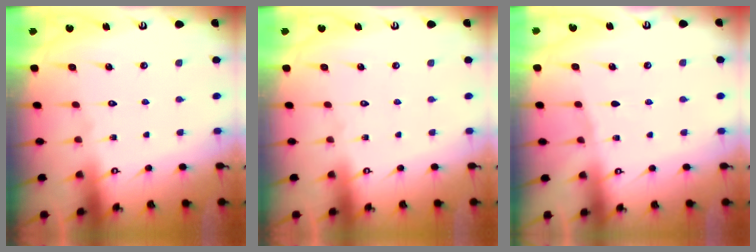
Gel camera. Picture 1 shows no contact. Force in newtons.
{"total": 0.0}
{"total": 2.2, "press": 2.2, "slide": 0.4}